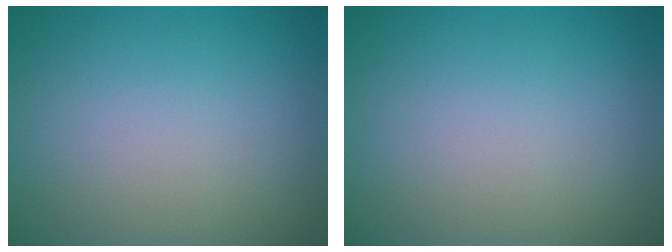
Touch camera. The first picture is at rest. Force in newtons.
{"total": 0.0}